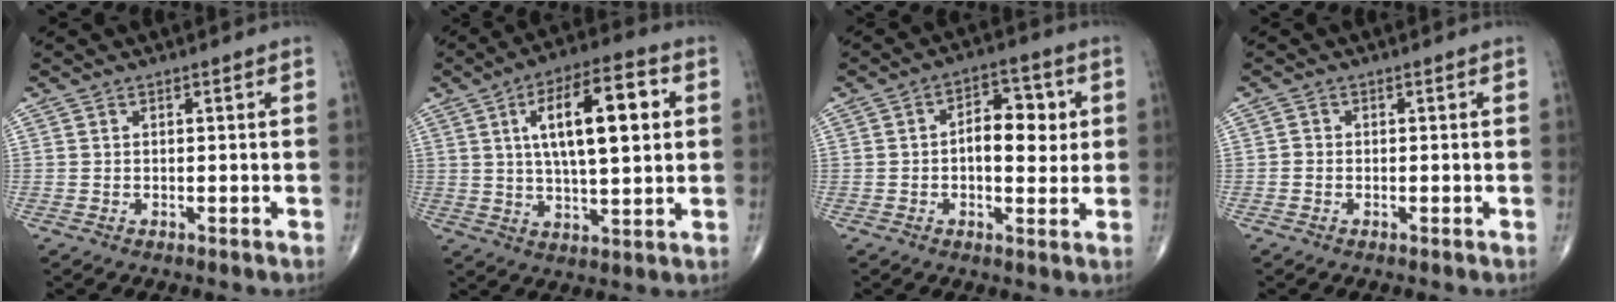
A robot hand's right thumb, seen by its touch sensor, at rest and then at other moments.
{"total": 16.8, "force": [4.1, 6.2, 15.1], "torque": [-0.232, 0.005, 0.064]}
{"total": 9.1, "force": [0.9, 5.2, 7.4], "torque": [-0.080, 0.008, 0.010]}
{"total": 0.8, "force": [-0.3, 0.7, 0.2], "torque": [0.000, 0.002, -0.010]}